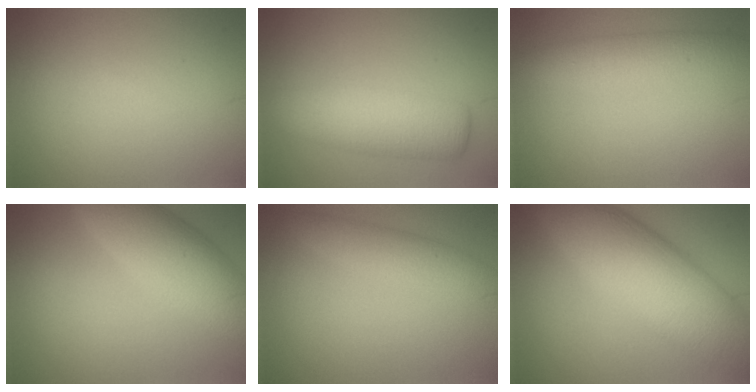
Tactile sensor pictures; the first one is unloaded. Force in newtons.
{"total": 5.8, "press": 5.8, "slide": 0.2}
{"total": 3.5, "press": 3.5, "slide": 0.2}
{"total": 7.0, "press": 7.0, "slide": 0.3}
{"total": 3.0, "press": 3.0, "slide": 0.1}
{"total": 11.2, "press": 11.2, "slide": 0.2}